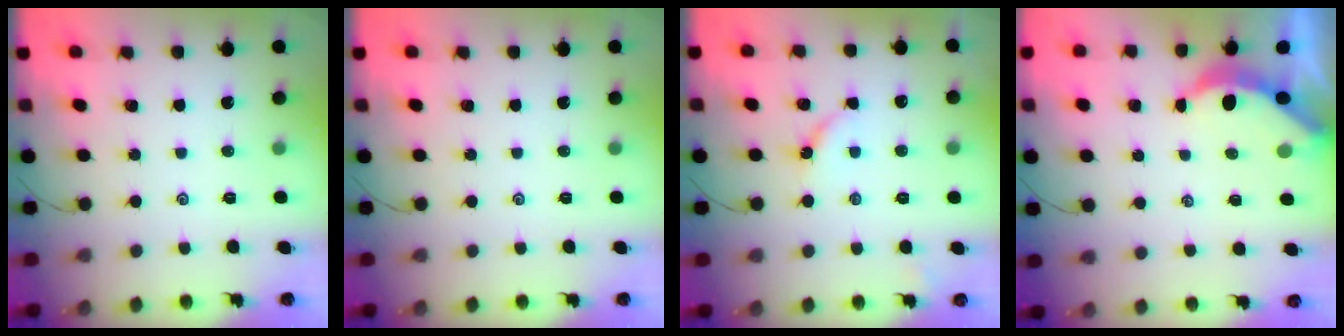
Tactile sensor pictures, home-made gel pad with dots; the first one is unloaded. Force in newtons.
{"total": 0.0}
{"total": 4.1, "press": 4.0, "slide": 0.6}
{"total": 3.9, "press": 3.9, "slide": 0.4}